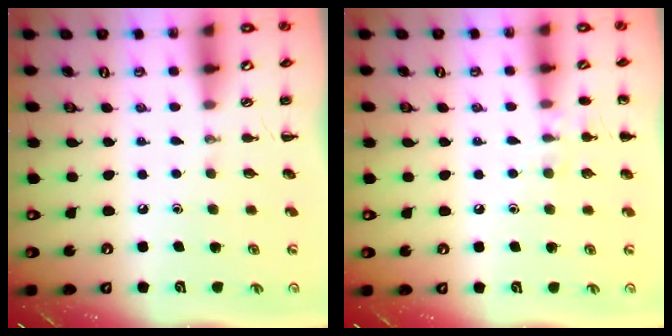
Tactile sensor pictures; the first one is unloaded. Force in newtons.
{"total": 7.1, "press": 6.7, "slide": 2.2}